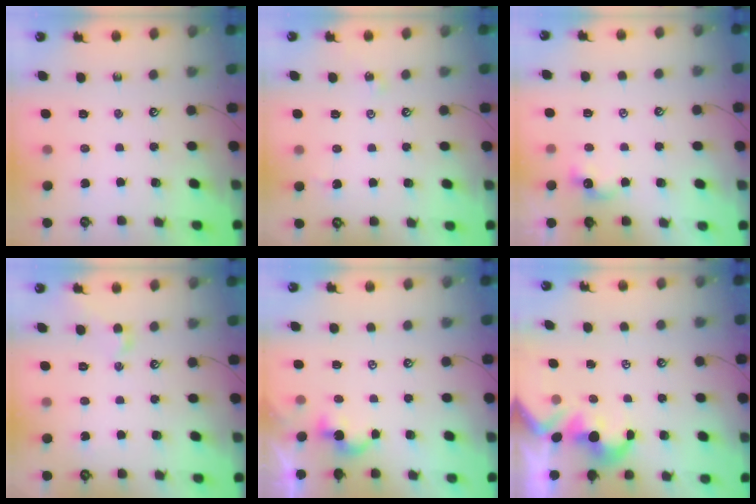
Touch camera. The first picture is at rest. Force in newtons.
{"total": 1.6, "press": 1.6, "slide": 0.4}
{"total": 2.0, "press": 1.9, "slide": 0.3}
{"total": 0.9, "press": 0.8, "slide": 0.4}
{"total": 3.9, "press": 3.9, "slide": 0.0}
{"total": 1.7, "press": 1.4, "slide": 1.0}